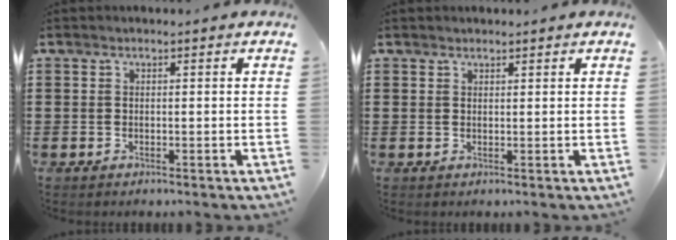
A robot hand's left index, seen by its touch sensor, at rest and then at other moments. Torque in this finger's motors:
{"motor_torque": [2.14, 0.00, -0.32, -0.02]}